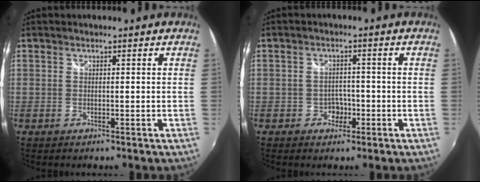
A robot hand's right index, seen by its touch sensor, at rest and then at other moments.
{"total": 2.9, "force": [-1.2, 2.5, 0.9], "torque": [-0.018, 0.006, -0.015]}